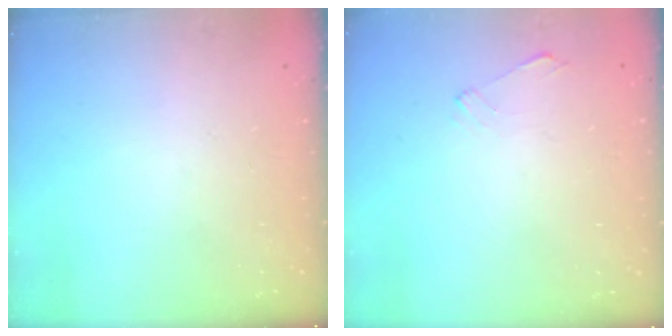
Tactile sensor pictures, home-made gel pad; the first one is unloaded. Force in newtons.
{"total": 1.0, "press": 1.0, "slide": 0.3}